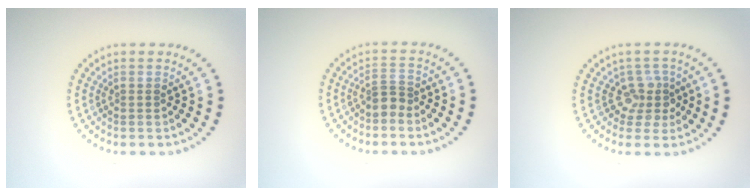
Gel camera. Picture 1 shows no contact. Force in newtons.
{"total": 1.5, "press": 1.1, "slide": 1.1}
{"total": 2.6, "press": 1.9, "slide": 1.7}